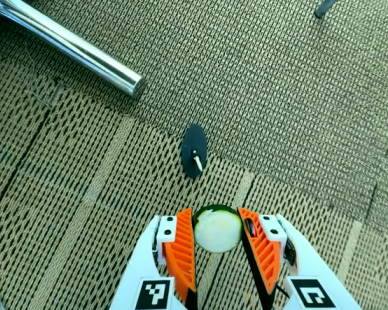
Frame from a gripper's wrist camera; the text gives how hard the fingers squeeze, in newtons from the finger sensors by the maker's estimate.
{"total": 9.7, "left": 9.3, "right": 10.1}